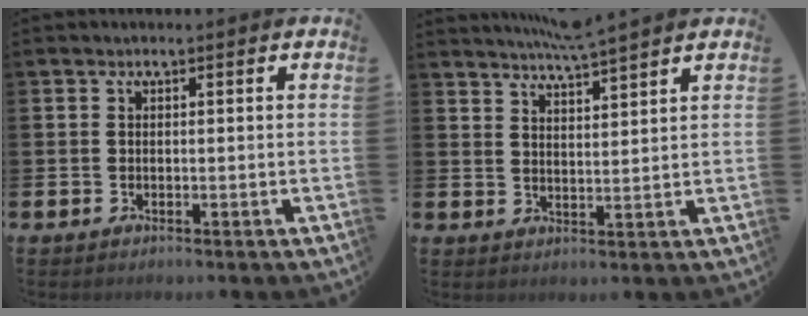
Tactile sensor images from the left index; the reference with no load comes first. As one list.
[{"total": 5.2, "force": [5.1, -0.4, 0.9], "torque": [-0.030, -0.021, 0.092]}]